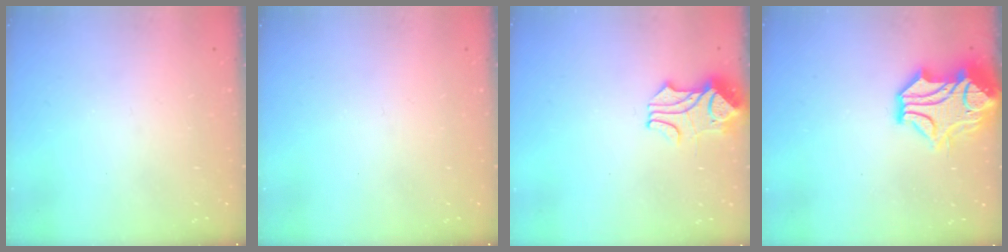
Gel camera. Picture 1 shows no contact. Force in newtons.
{"total": 0.0}
{"total": 1.8, "press": 1.3, "slide": 1.1}
{"total": 6.3, "press": 6.0, "slide": 1.9}